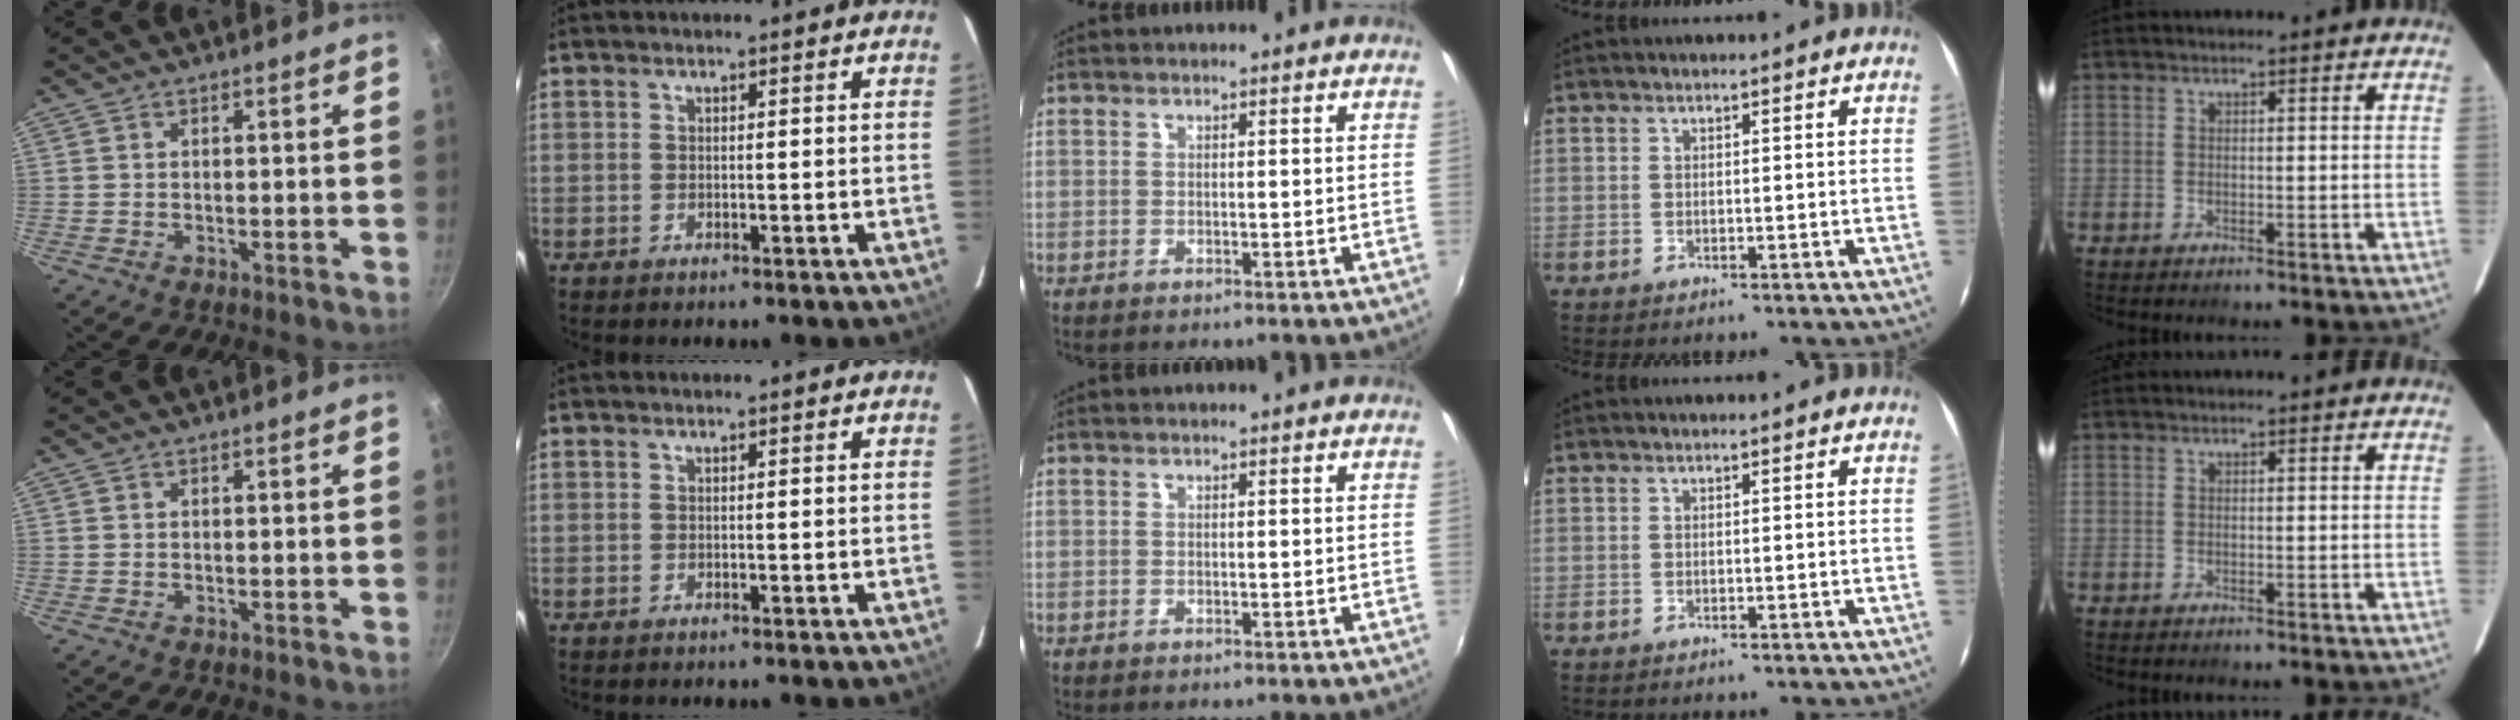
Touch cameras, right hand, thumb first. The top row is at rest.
{}